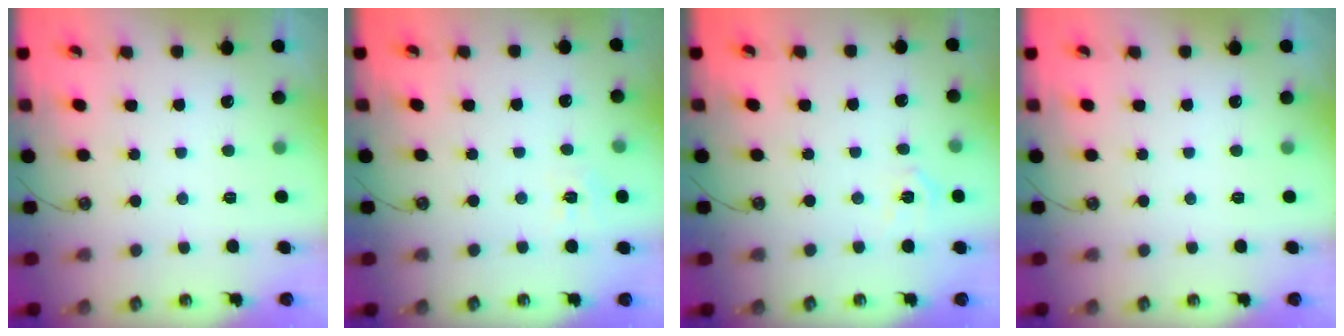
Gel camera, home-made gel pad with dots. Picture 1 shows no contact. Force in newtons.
{"total": 5.9, "press": 5.9, "slide": 0.7}
{"total": 4.5, "press": 4.5, "slide": 0.5}
{"total": 0.0}